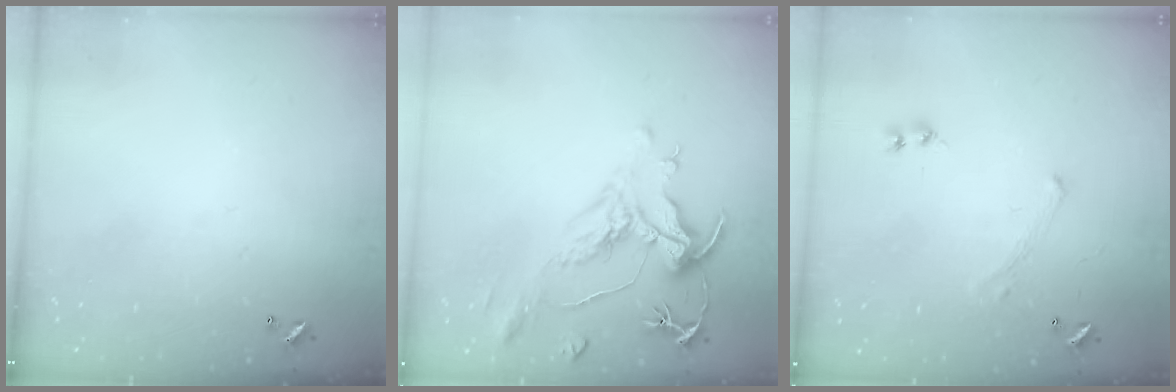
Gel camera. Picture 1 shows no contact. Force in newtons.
{"total": 1.8, "press": 0.8, "slide": 1.5}
{"total": 0.0}